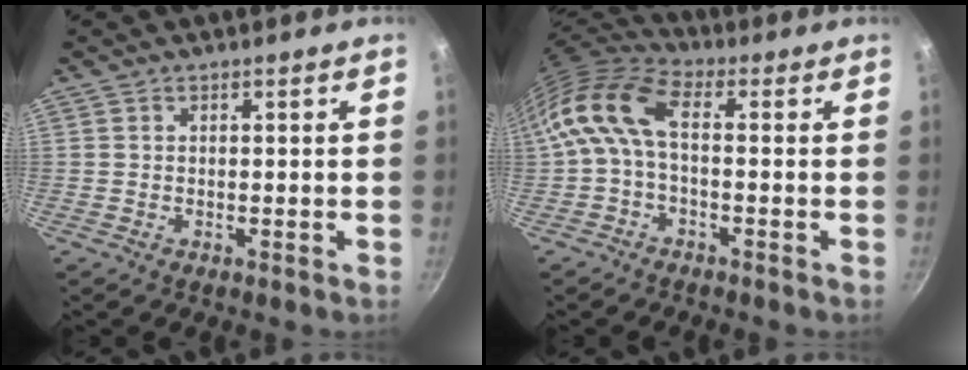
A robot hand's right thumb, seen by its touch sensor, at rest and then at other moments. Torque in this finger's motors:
{"motor_torque": [0.70, 2.37, 0.96, -0.87, 0.25]}